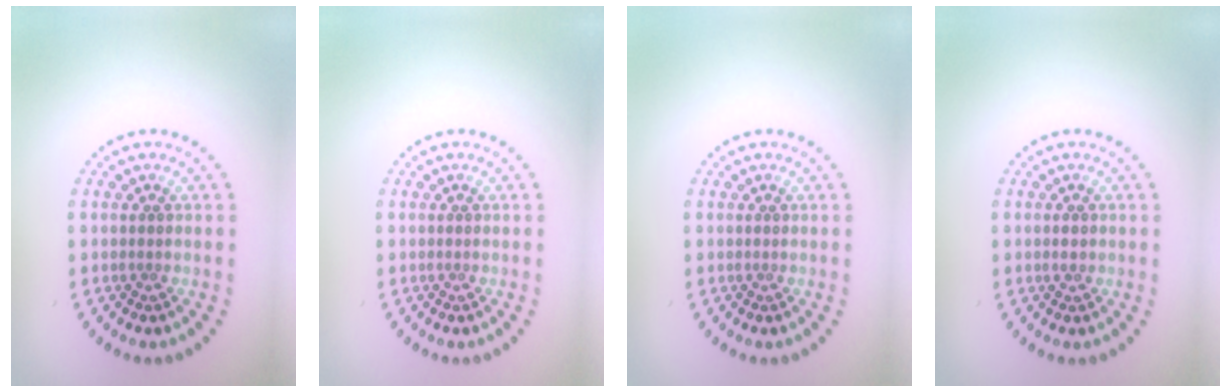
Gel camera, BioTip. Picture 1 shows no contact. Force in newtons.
{"total": 0.0}
{"total": 0.0}
{"total": 1.0, "press": 1.0, "slide": 0.1}